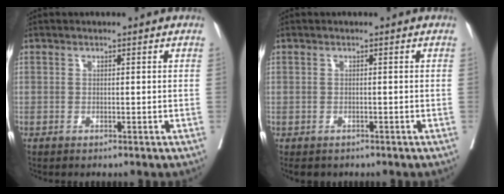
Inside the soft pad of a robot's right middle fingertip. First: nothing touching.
{"total": 2.5, "force": [-2.0, 1.4, 0.6], "torque": [-0.005, -0.001, -0.027]}